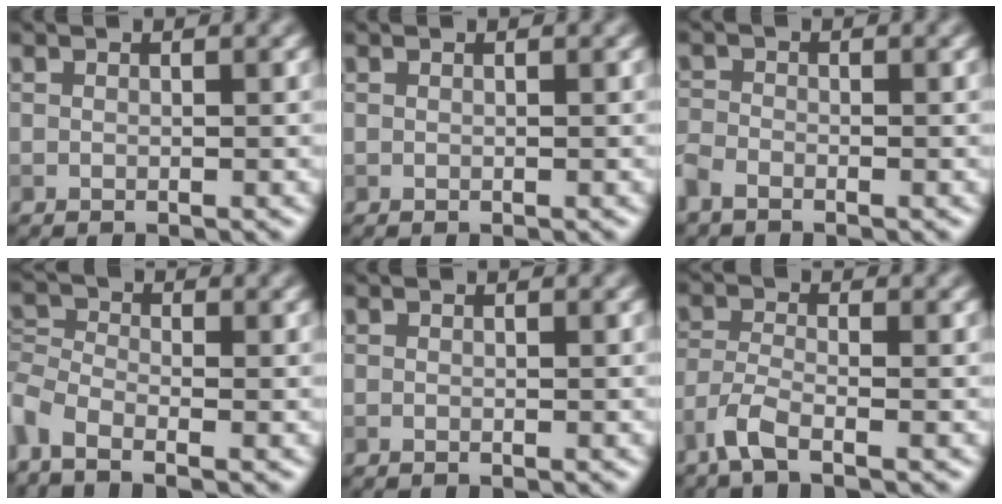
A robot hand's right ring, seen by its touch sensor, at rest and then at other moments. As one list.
[{"total": 0.0}, {"total": 2.2, "force": [-1.6, 1.0, 1.0], "torque": [-0.023, -0.003, -0.046]}, {"total": 3.7, "force": [-2.2, 1.7, 2.4], "torque": [-0.056, -0.007, -0.063]}, {"total": 0.0}, {"total": 3.4, "force": [-2.4, 0.8, 2.3], "torque": [-0.053, -0.005, -0.064]}]